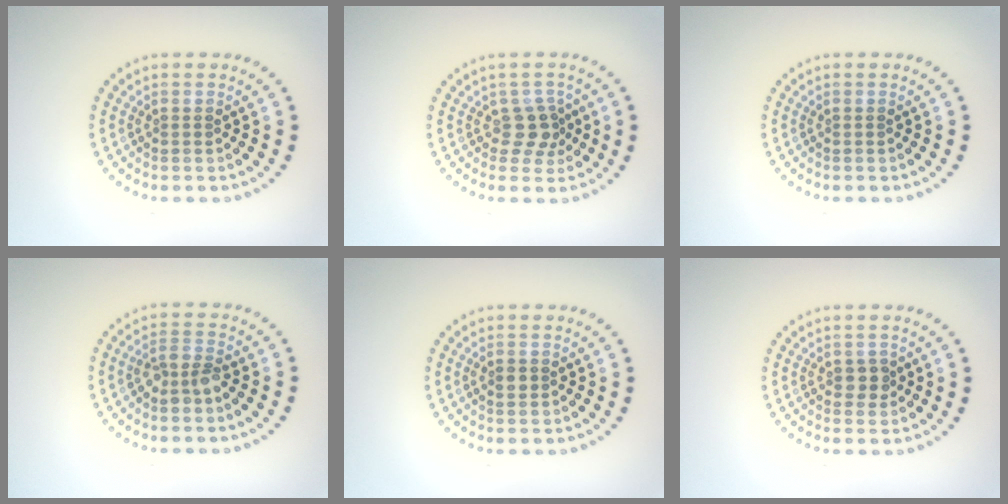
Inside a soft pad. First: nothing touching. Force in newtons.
{"total": 2.3, "press": 1.9, "slide": 1.3}
{"total": 0.0}
{"total": 2.3, "press": 2.0, "slide": 1.0}
{"total": 1.2, "press": 1.2, "slide": 0.1}
{"total": 1.4, "press": 1.3, "slide": 0.3}